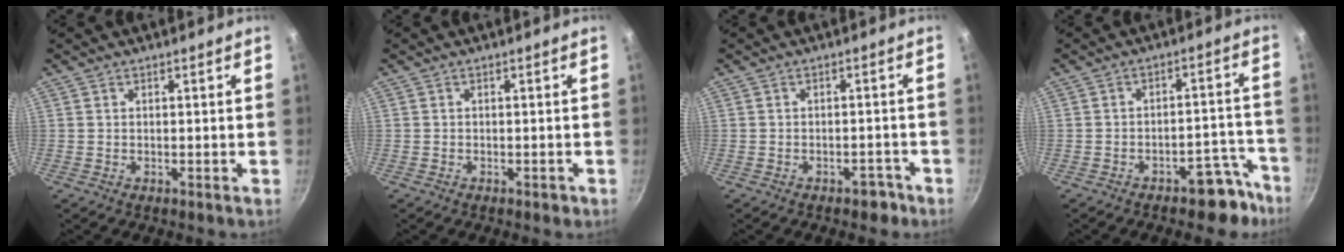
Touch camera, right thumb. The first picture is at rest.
{"total": 0.9, "force": [-0.6, 0.5, 0.5], "torque": [-0.003, 0.000, -0.008]}
{"total": 2.9, "force": [-2.0, 1.5, 1.4], "torque": [-0.010, 0.016, -0.024]}
{"total": 8.0, "force": [-5.7, 3.5, 4.3], "torque": [-0.030, 0.064, -0.077]}